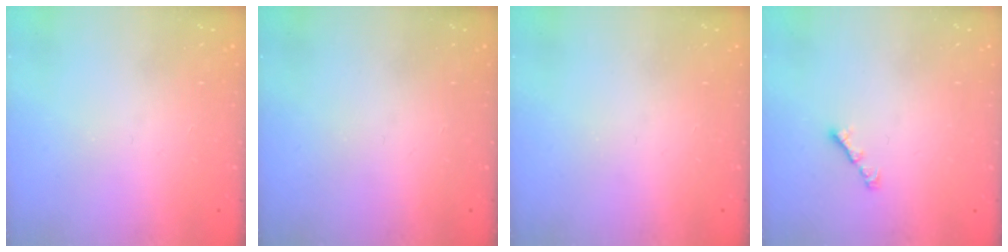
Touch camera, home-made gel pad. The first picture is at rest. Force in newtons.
{"total": 0.0}
{"total": 0.0}
{"total": 1.9, "press": 1.8, "slide": 0.6}